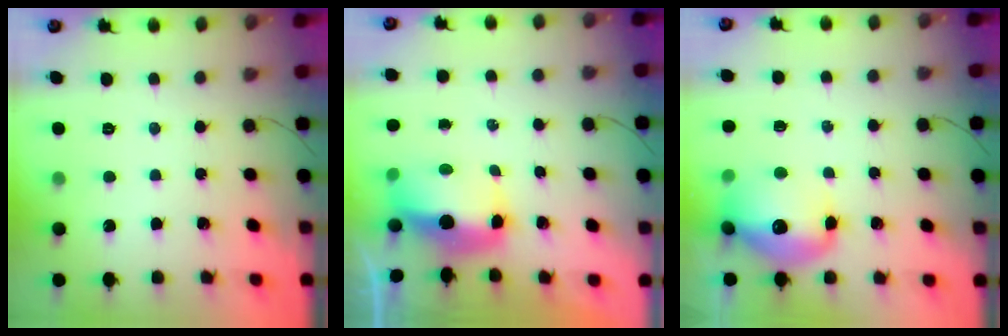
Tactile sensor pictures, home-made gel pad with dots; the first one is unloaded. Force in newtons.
{"total": 8.6, "press": 8.4, "slide": 1.8}
{"total": 13.9, "press": 13.5, "slide": 3.0}